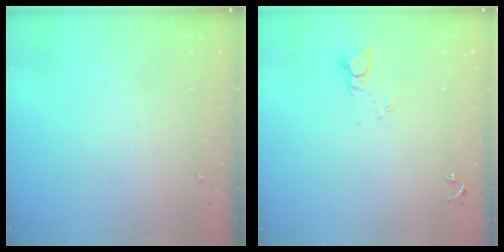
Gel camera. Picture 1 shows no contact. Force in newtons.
{"total": 4.7, "press": 4.7, "slide": 0.3}